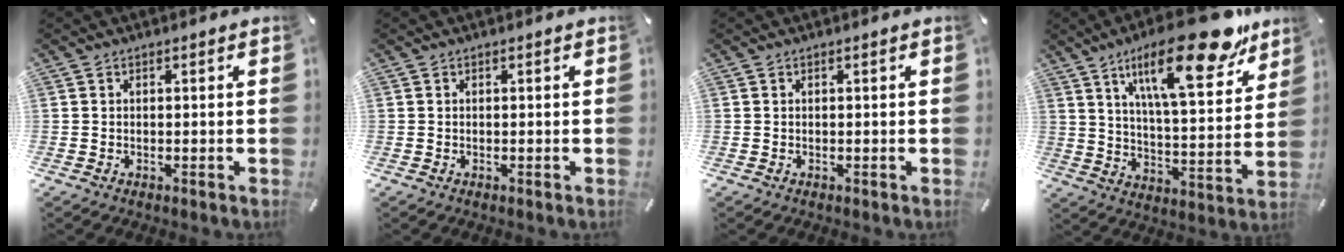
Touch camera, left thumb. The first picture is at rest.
{"total": 0.0}
{"total": 0.0}
{"total": 23.9, "force": [14.8, 7.9, 17.1], "torque": [-0.257, -0.078, 0.234]}